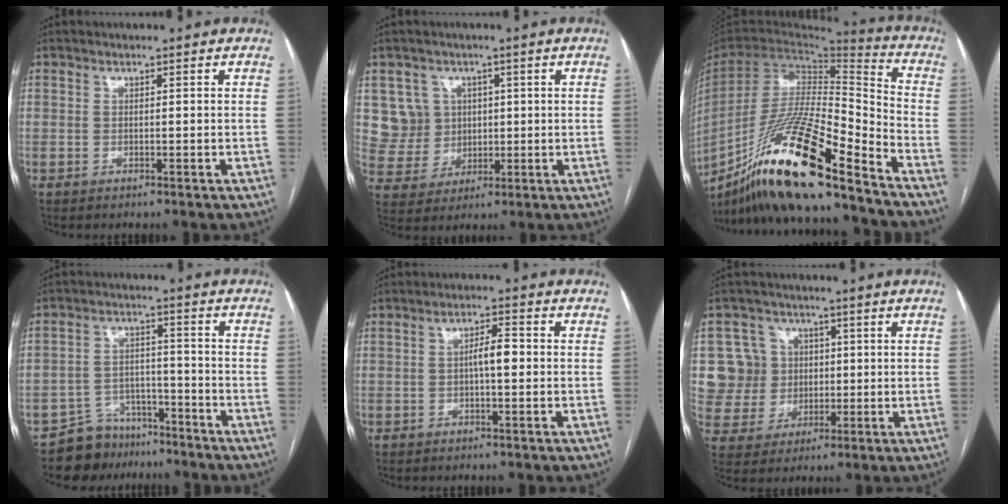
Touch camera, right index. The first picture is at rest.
{"total": 6.9, "force": [2.2, 6.5, 0.6], "torque": [-0.014, 0.023, 0.052]}
{"total": 24.6, "force": [-17.6, 1.7, 17.1], "torque": [-0.324, -0.041, -0.322]}
{"total": 7.4, "force": [-6.2, 4.0, -0.3], "torque": [0.011, 0.027, -0.105]}
{"total": 3.6, "force": [-0.2, 0.8, 3.5], "torque": [-0.058, 0.009, -0.003]}
{"total": 8.8, "force": [1.6, 8.6, 1.1], "torque": [-0.026, 0.026, 0.038]}